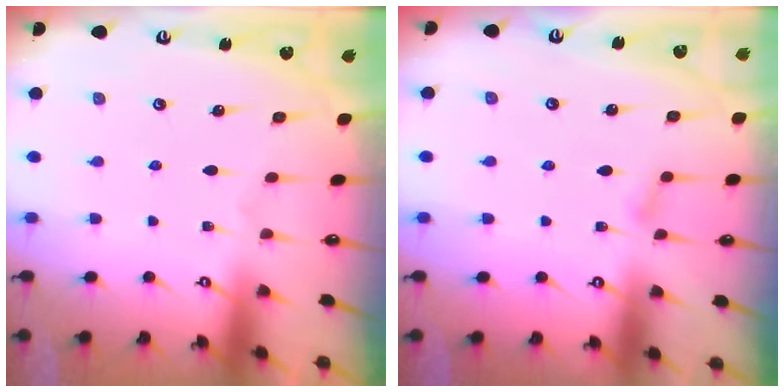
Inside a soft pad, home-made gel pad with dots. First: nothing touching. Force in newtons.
{"total": 4.5, "press": 4.5, "slide": 0.5}